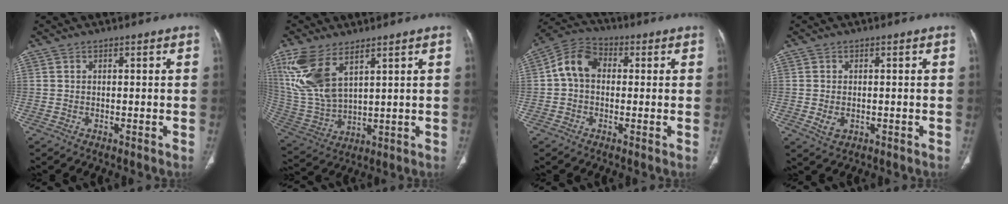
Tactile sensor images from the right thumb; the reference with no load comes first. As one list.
[{"total": 13.8, "force": [7.2, 6.4, 9.9], "torque": [-0.217, -0.020, 0.165]}, {"total": 8.1, "force": [0.5, 6.0, 5.4], "torque": [-0.089, 0.027, -0.003]}, {"total": 2.7, "force": [-0.5, 1.9, 1.9], "torque": [-0.035, -0.002, -0.002]}]